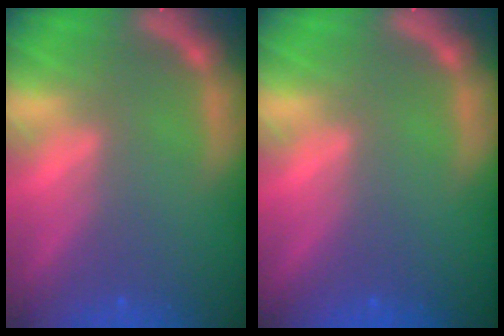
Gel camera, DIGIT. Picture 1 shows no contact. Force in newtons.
{"total": 0.0}